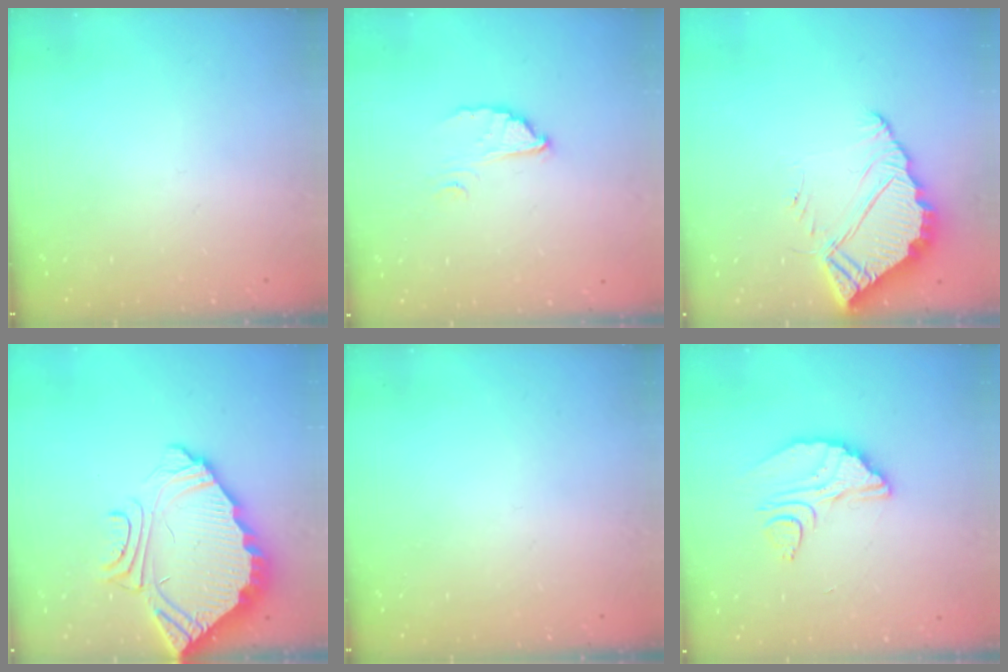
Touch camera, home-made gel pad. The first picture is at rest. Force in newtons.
{"total": 4.0, "press": 4.0, "slide": 0.1}
{"total": 7.2, "press": 7.2, "slide": 0.5}
{"total": 9.7, "press": 9.7, "slide": 0.7}
{"total": 0.0}
{"total": 9.4, "press": 9.3, "slide": 0.7}